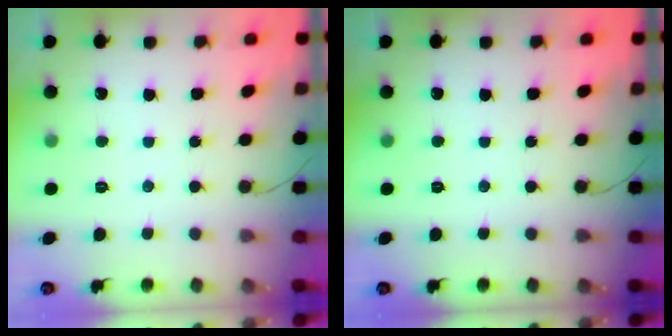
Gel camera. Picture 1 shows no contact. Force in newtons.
{"total": 0.0}